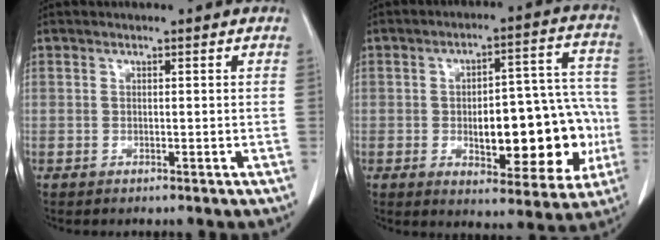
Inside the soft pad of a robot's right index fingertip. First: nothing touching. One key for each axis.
{"total": 17.7, "fx": -3.4, "fy": 6.9, "fz": 16.0, "tx": -0.193, "ty": 0.036, "tz": -0.030}